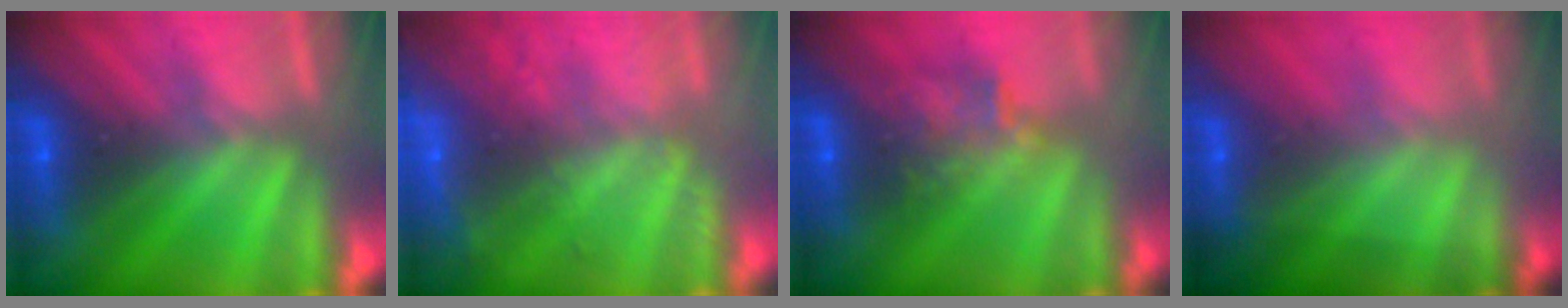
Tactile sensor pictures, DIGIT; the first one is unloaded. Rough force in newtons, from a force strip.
{"total": 5.6}
{"total": 3.9}
{"total": 1.5}